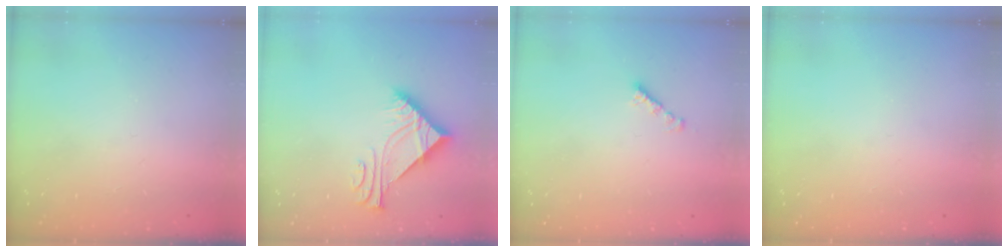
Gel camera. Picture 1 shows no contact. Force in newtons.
{"total": 9.4, "press": 9.4, "slide": 0.8}
{"total": 2.1, "press": 2.1, "slide": 0.3}
{"total": 0.0}